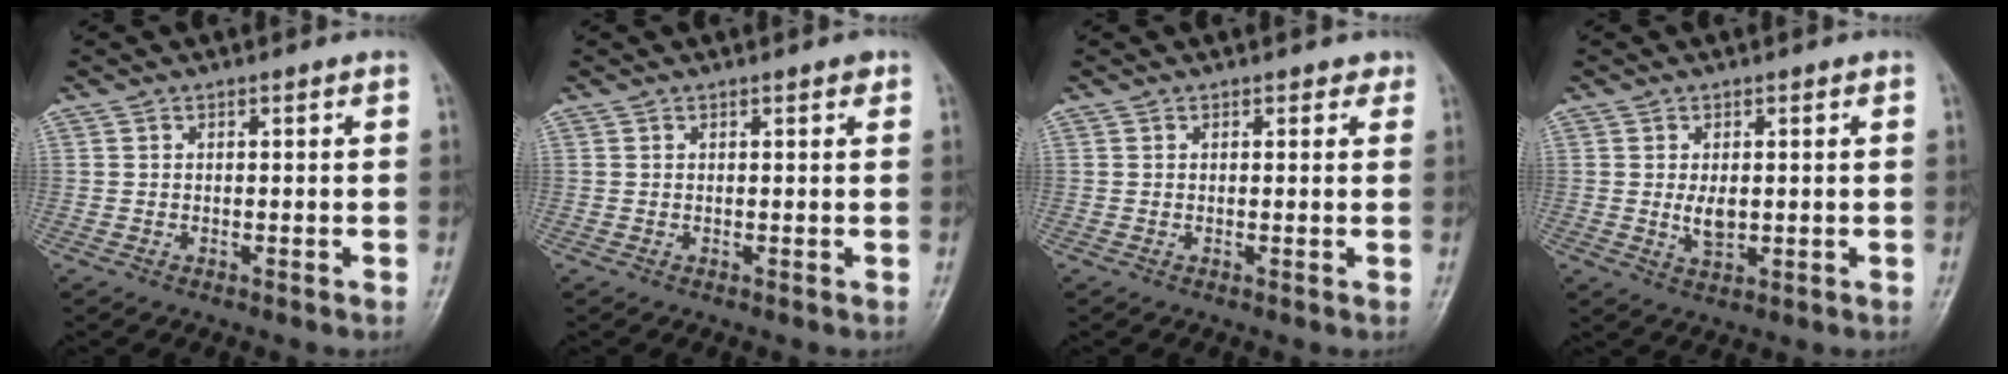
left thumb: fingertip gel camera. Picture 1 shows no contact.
{"total": 1.0, "force": [0.6, 0.4, 0.7], "torque": [-0.008, -0.001, 0.005]}
{"total": 1.3, "force": [0.9, 0.9, 0.5], "torque": [0.008, -0.003, 0.004]}
{"total": 3.4, "force": [0.2, 2.1, 2.7], "torque": [-0.044, -0.008, 0.008]}